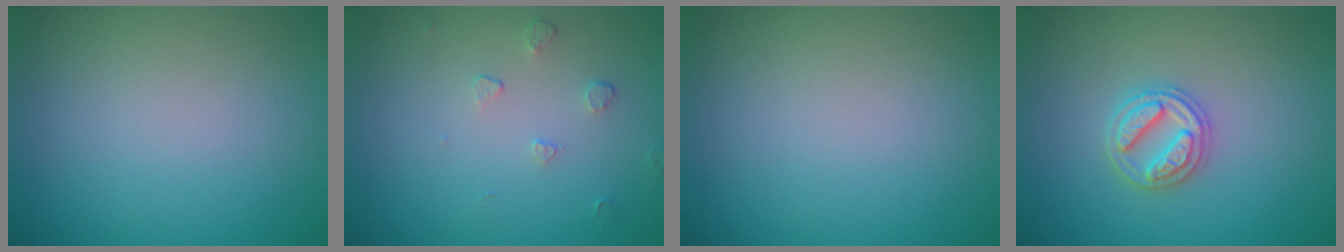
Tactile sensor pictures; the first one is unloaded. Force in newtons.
{"total": 0.9, "press": 0.6, "slide": 0.7}
{"total": 0.0}
{"total": 3.3, "press": 3.2, "slide": 0.5}